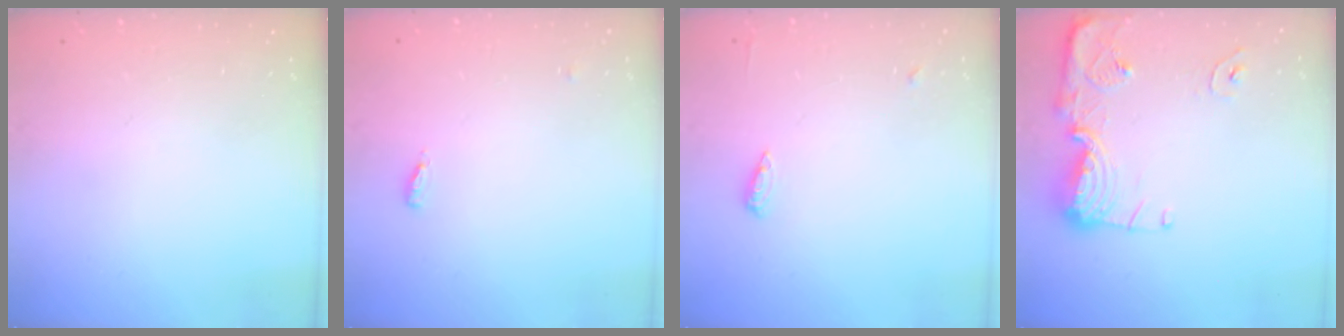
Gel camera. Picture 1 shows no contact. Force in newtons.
{"total": 3.4, "press": 3.2, "slide": 1.2}
{"total": 5.5, "press": 5.4, "slide": 1.0}
{"total": 13.8, "press": 13.8, "slide": 1.3}